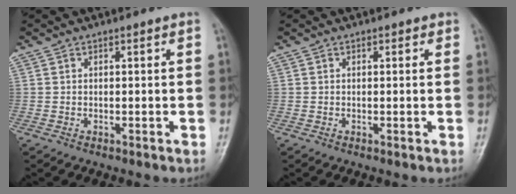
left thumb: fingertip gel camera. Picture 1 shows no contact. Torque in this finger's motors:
{"motor_torque": [-0.05, 0.00, 0.10, 0.08, 0.00]}